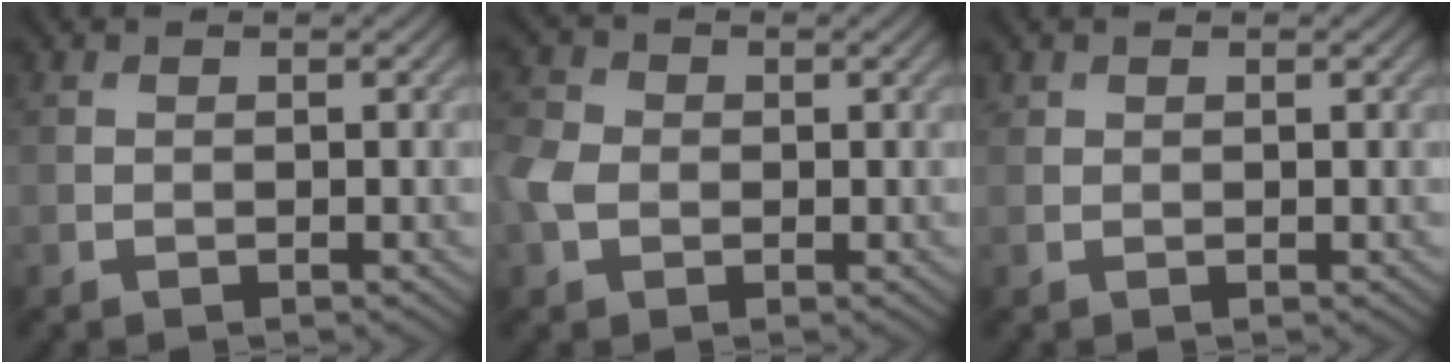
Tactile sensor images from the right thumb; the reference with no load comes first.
{"total": 4.3, "force": [-0.7, 3.4, 2.4], "torque": [-0.076, 0.004, -0.022]}
{"total": 0.5, "force": [0.5, 0.2, 0.0], "torque": [0.001, 0.000, 0.011]}